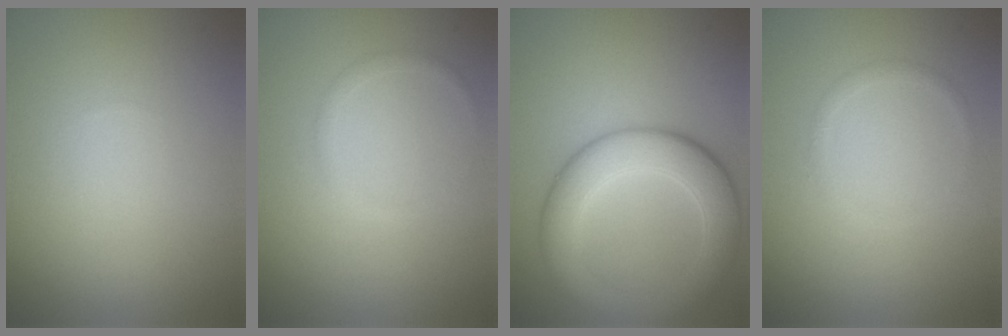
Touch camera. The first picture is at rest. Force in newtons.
{"total": 0.8, "press": 0.8, "slide": 0.0}
{"total": 6.6, "press": 6.6, "slide": 0.3}
{"total": 0.8, "press": 0.8, "slide": 0.1}